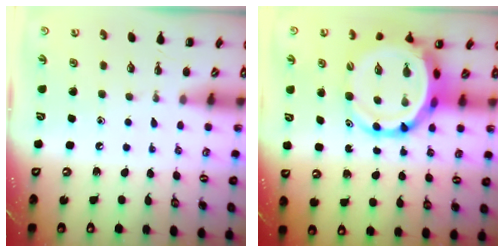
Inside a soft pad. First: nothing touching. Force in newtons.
{"total": 10.7, "press": 10.3, "slide": 2.9}